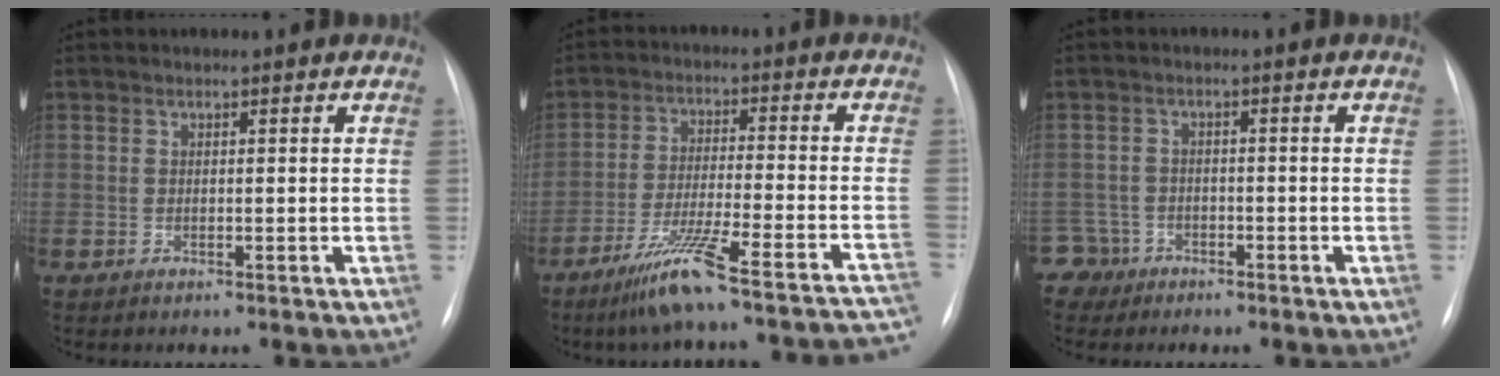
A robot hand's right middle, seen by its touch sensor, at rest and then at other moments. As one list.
[{"total": 21.1, "force": [-17.5, 0.3, 11.9], "torque": [-0.123, -0.008, -0.259]}, {"total": 3.4, "force": [-2.1, 2.4, -1.0], "torque": [0.022, 0.010, -0.044]}]